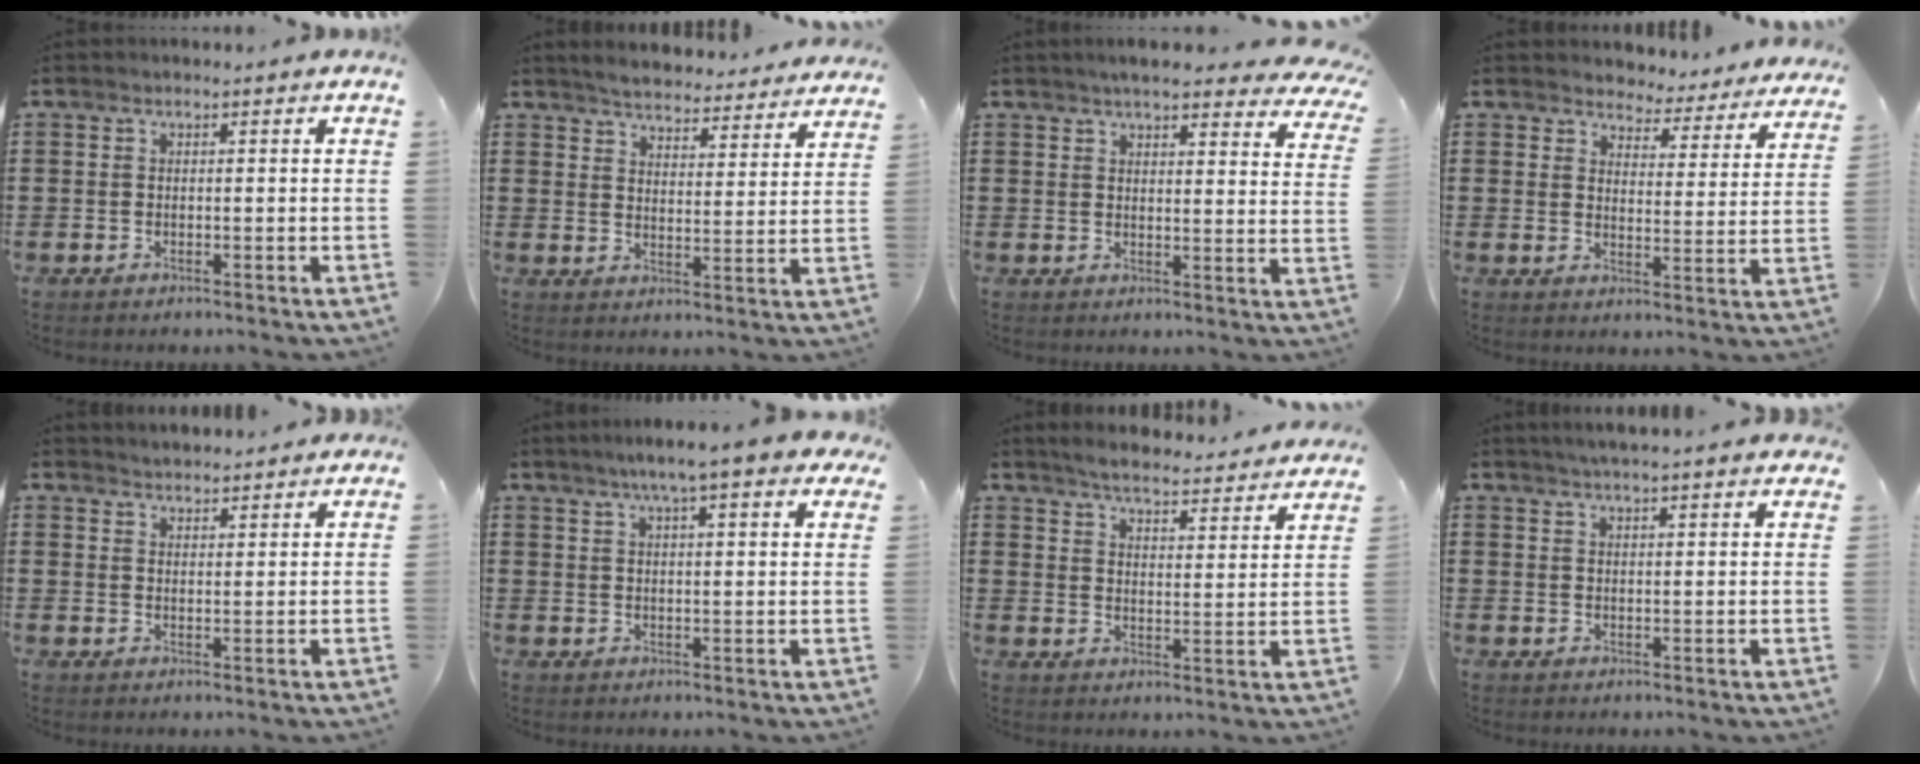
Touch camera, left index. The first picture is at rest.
{"total": 4.5, "force": [4.4, -0.1, 0.3], "torque": [-0.028, -0.031, 0.076]}
{"total": 5.1, "force": [4.6, 0.4, 2.1], "torque": [-0.049, -0.014, 0.081]}
{"total": 4.1, "force": [4.1, 0.7, -0.1], "torque": [-0.016, -0.033, 0.067]}
{"total": 2.6, "force": [2.6, 0.1, -0.3], "torque": [-0.002, -0.005, 0.050]}
{"total": 5.9, "force": [4.5, 0.4, 3.8], "torque": [-0.078, -0.004, 0.076]}
{"total": 4.6, "force": [4.5, -0.2, 1.0], "torque": [-0.041, -0.033, 0.074]}
{"total": 2.8, "force": [2.7, -0.3, 0.7], "torque": [-0.022, -0.005, 0.049]}